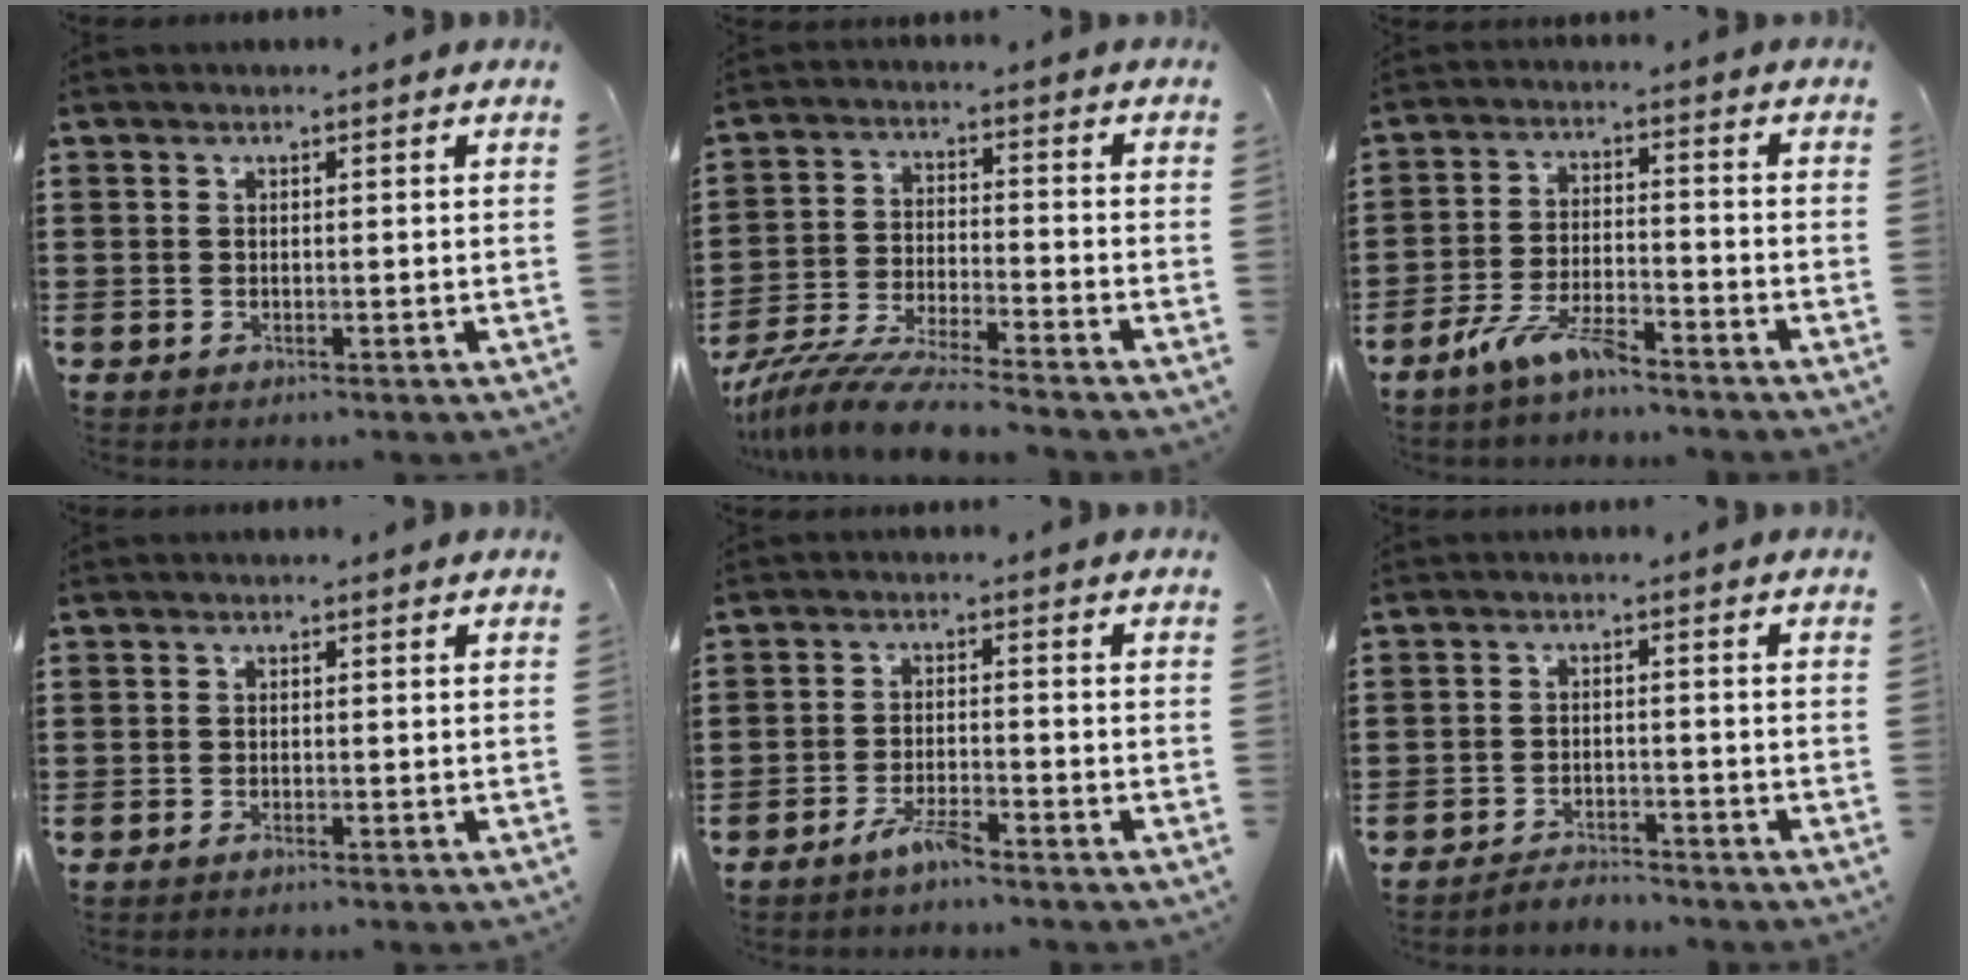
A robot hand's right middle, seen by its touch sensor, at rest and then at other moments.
{"total": 8.7, "force": [-8.1, 0.4, 2.9], "torque": [-0.067, 0.003, -0.161]}
{"total": 6.6, "force": [-5.2, 1.3, 3.9], "torque": [-0.090, -0.007, -0.100]}
{"total": 0.7, "force": [-0.5, 0.0, 0.4], "torque": [-0.012, -0.007, -0.007]}
{"total": 3.7, "force": [-2.9, 0.4, 2.3], "torque": [-0.055, -0.002, -0.056]}
{"total": 3.0, "force": [-3.0, 0.4, -0.3], "torque": [-0.004, 0.003, -0.067]}